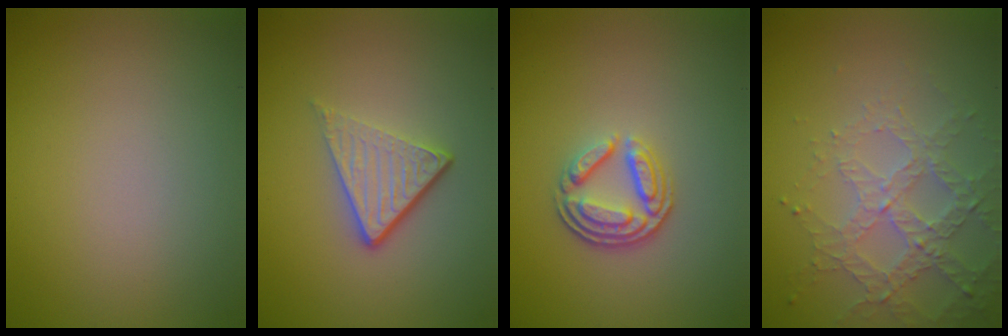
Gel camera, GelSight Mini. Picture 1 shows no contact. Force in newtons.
{"total": 3.8, "press": 2.6, "slide": 2.9}
{"total": 3.7, "press": 2.8, "slide": 2.5}
{"total": 3.3, "press": 3.2, "slide": 0.6}